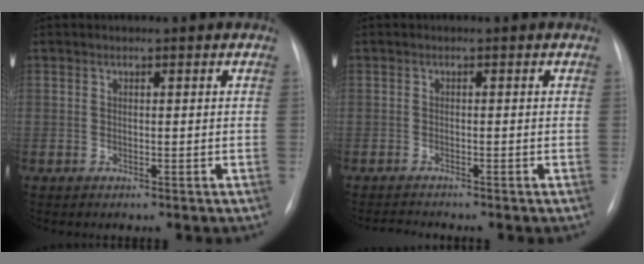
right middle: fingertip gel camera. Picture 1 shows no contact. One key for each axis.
{"total": 1.8, "fx": -1.7, "fy": -0.4, "fz": 0.0, "tx": -0.004, "ty": -0.011, "tz": -0.028}